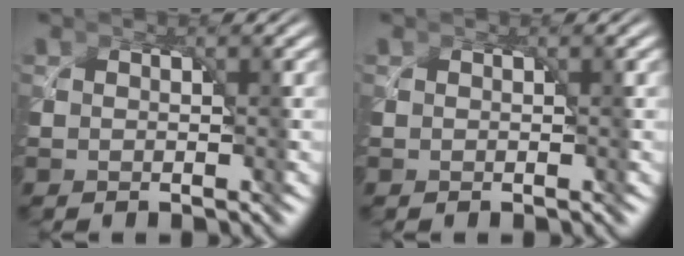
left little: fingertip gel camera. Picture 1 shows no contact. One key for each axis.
{"total": 0.0}